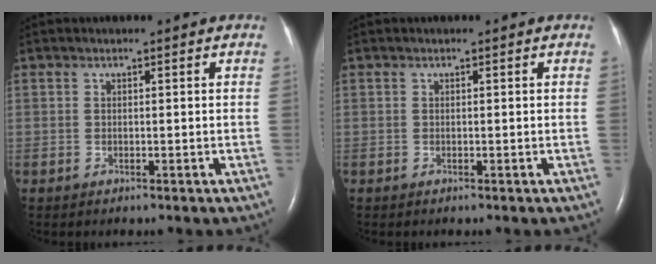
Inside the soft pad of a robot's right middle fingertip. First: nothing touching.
{"total": 0.0}